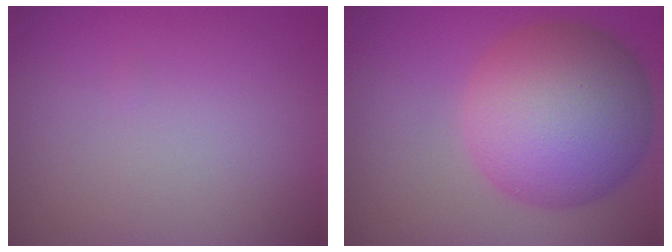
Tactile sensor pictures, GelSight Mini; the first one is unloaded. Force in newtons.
{"total": 11.9, "press": 11.9, "slide": 0.2}